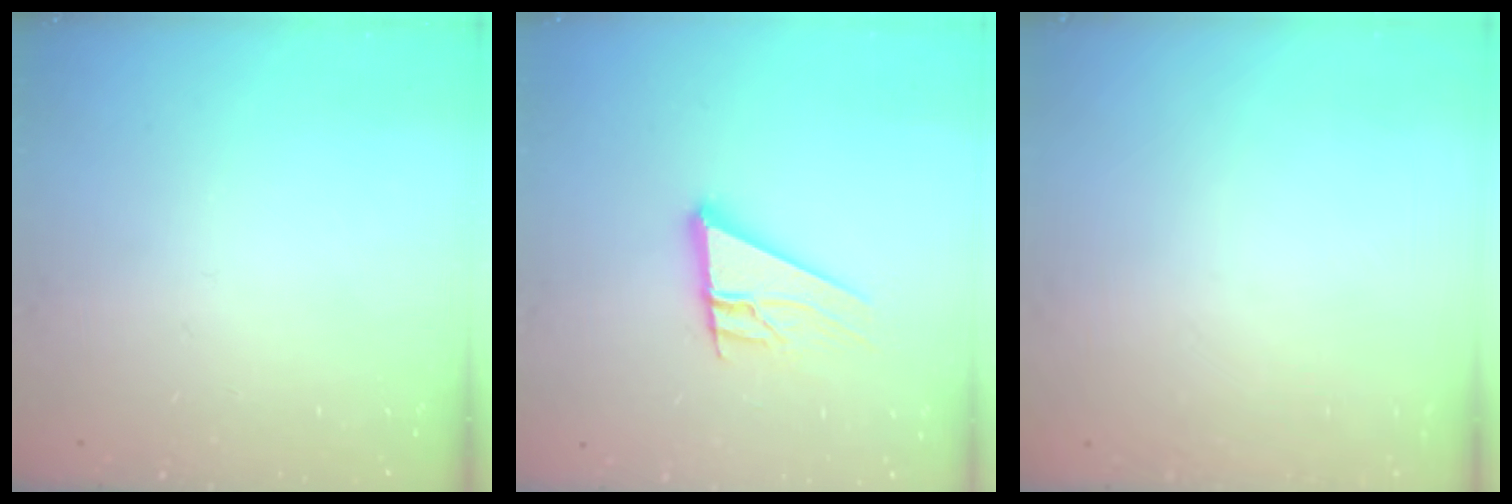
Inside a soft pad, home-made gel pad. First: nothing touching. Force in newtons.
{"total": 11.9, "press": 11.6, "slide": 2.5}
{"total": 1.6, "press": 1.6, "slide": 0.1}